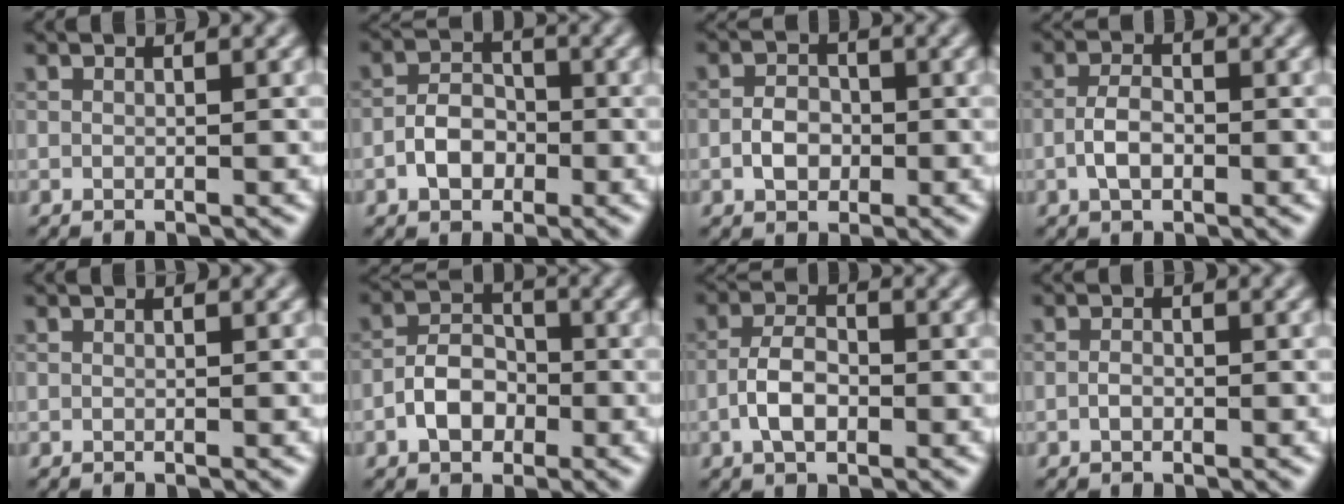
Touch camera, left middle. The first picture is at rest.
{"total": 3.2, "force": [-1.3, 2.2, 1.9], "torque": [-0.029, 0.008, -0.027]}
{"total": 2.5, "force": [-0.7, 1.9, 1.6], "torque": [-0.027, 0.003, -0.018]}
{"total": 2.6, "force": [-0.8, 1.4, 2.0], "torque": [-0.041, 0.003, -0.020]}
{"total": 0.0}
{"total": 3.6, "force": [-1.5, 2.4, 2.2], "torque": [-0.033, 0.009, -0.030]}
{"total": 3.5, "force": [-1.1, 1.9, 2.7], "torque": [-0.050, 0.005, -0.026]}
{"total": 1.0, "force": [-0.4, 0.6, 0.7], "torque": [-0.014, 0.001, -0.010]}